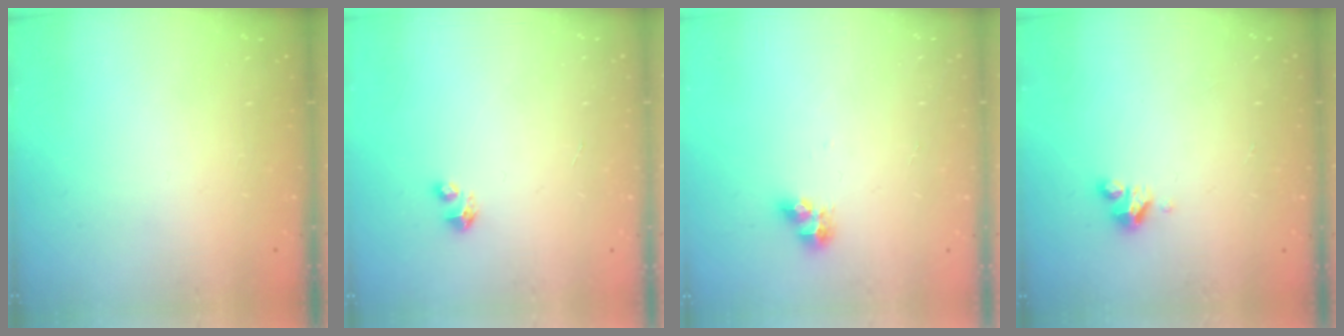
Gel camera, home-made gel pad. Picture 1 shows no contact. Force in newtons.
{"total": 2.8, "press": 2.8, "slide": 0.1}
{"total": 6.0, "press": 6.0, "slide": 0.1}
{"total": 4.4, "press": 4.4, "slide": 0.4}